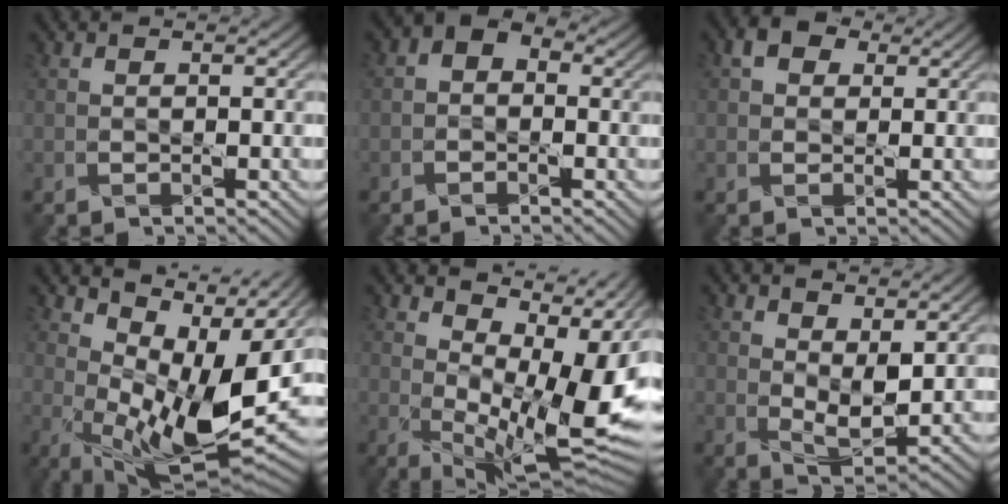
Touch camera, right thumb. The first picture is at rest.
{"total": 2.5, "force": [0.1, 2.0, 1.5], "torque": [-0.022, 0.010, -0.010]}
{"total": 2.4, "force": [1.0, 2.0, 0.9], "torque": [-0.017, 0.006, 0.008]}
{"total": 13.8, "force": [4.3, 5.6, 11.8], "torque": [-0.204, -0.008, 0.088]}
{"total": 14.5, "force": [3.2, 6.7, 12.4], "torque": [-0.177, -0.004, 0.078]}
{"total": 4.0, "force": [1.1, 2.0, 3.3], "torque": [-0.072, -0.008, 0.028]}